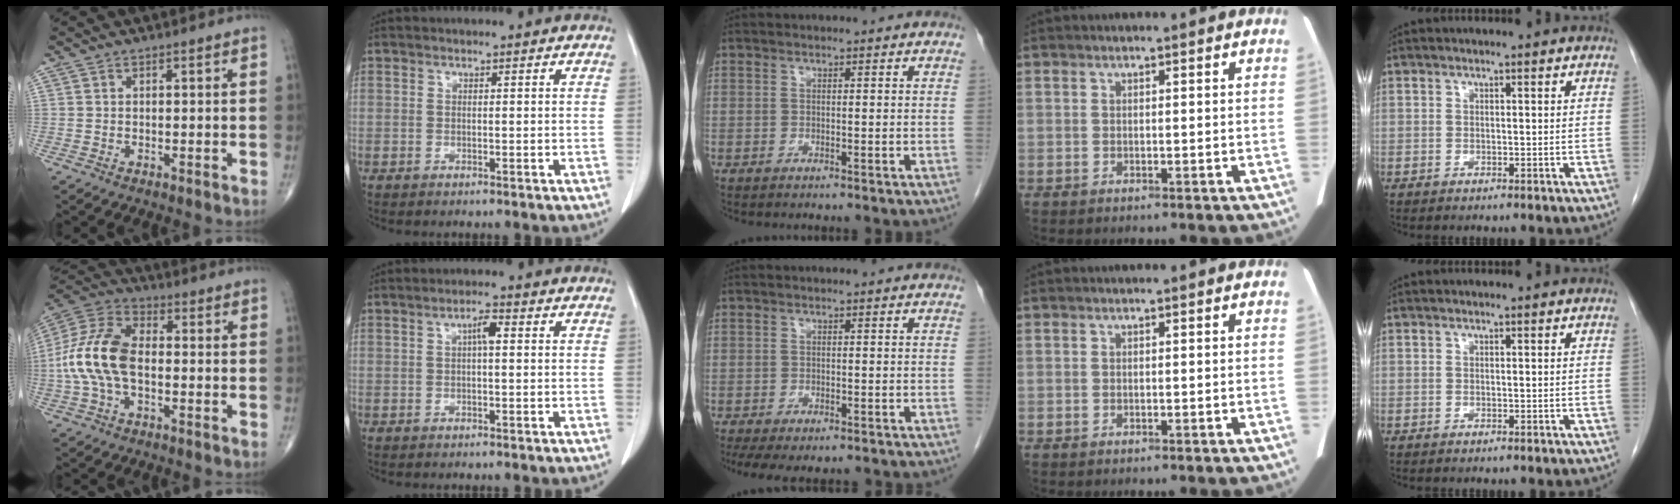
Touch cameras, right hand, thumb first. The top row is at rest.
{"thumb": {"total": 14.3, "force": [-1.5, 8.1, 11.7], "torque": [-0.252, 0.035, -0.033]}, "index": {"total": 2.4, "force": [0.4, 0.5, 2.3], "torque": [-0.041, 0.005, 0.007]}, "middle": {"total": 7.8, "force": [-5.9, 3.1, 4.1], "torque": [-0.070, -0.009, -0.084]}}